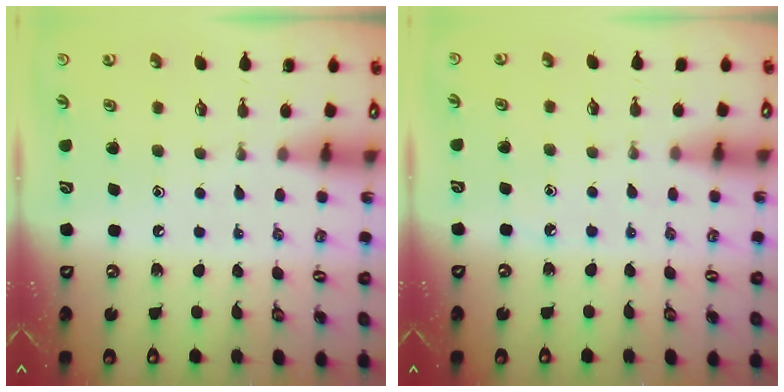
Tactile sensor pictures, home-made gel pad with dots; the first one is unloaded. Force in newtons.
{"total": 4.1, "press": 4.1, "slide": 0.5}